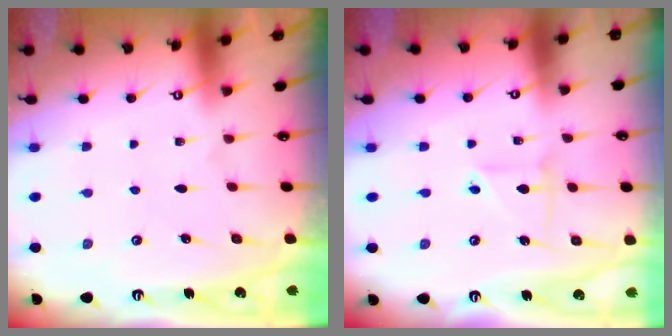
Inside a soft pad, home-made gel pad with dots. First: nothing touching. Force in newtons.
{"total": 3.2, "press": 3.2, "slide": 0.2}